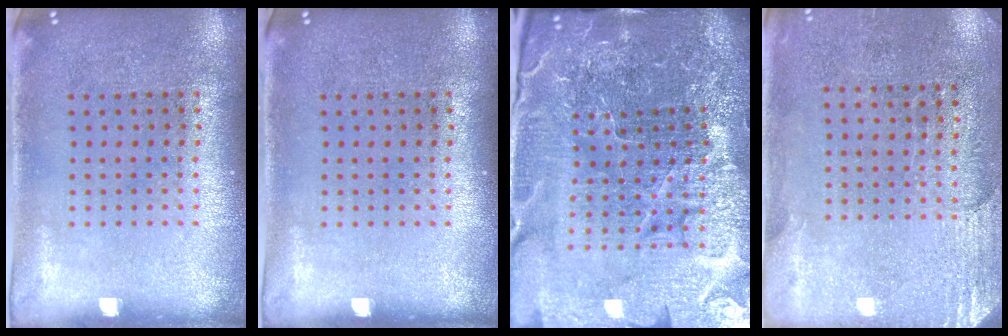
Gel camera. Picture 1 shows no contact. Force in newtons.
{"total": 0.0}
{"total": 6.5, "press": 5.8, "slide": 3.0}
{"total": 2.6, "press": 2.3, "slide": 1.2}